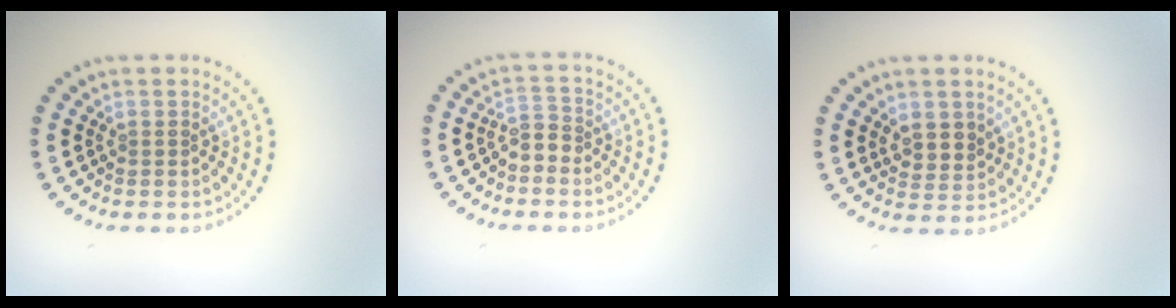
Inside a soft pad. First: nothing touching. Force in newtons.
{"total": 1.7, "press": 1.5, "slide": 0.9}
{"total": 2.1, "press": 1.9, "slide": 0.9}